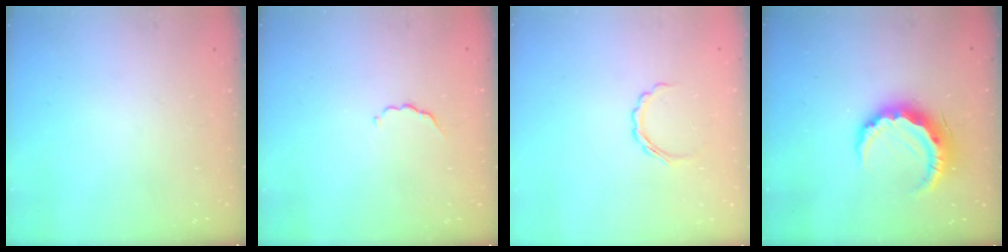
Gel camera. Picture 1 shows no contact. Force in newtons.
{"total": 2.8, "press": 2.7, "slide": 0.5}
{"total": 3.2, "press": 3.1, "slide": 0.8}
{"total": 12.3, "press": 12.3, "slide": 0.4}